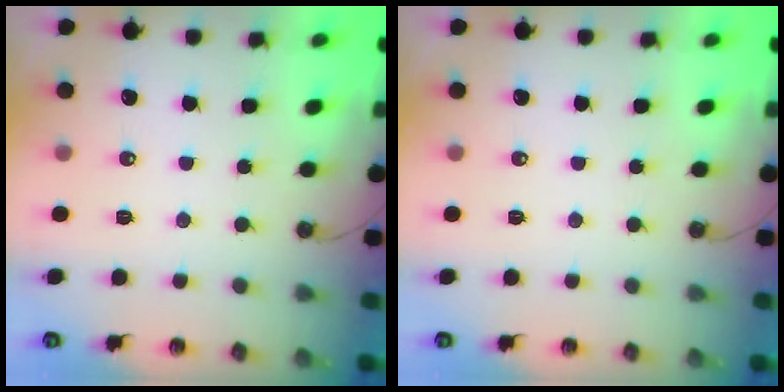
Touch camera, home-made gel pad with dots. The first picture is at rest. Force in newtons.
{"total": 0.0}